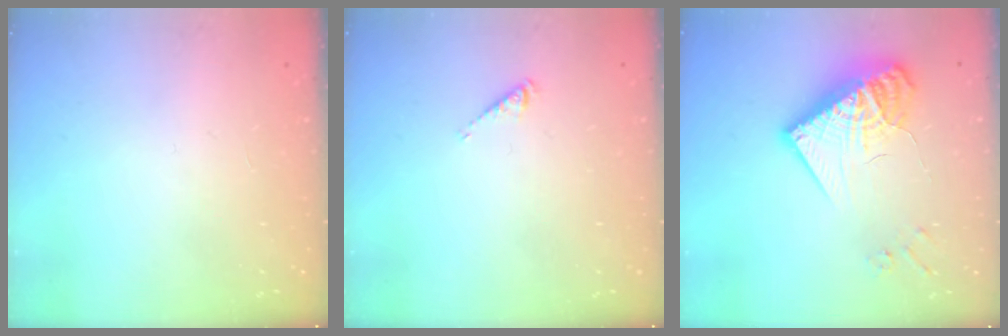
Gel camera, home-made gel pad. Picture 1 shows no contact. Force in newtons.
{"total": 2.7, "press": 2.6, "slide": 0.5}
{"total": 16.5, "press": 16.4, "slide": 1.4}